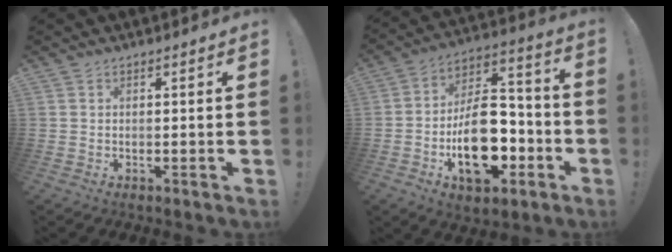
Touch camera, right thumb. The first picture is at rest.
{"total": 21.0, "force": [-6.5, 12.6, 15.5], "torque": [-0.228, 0.045, -0.093]}